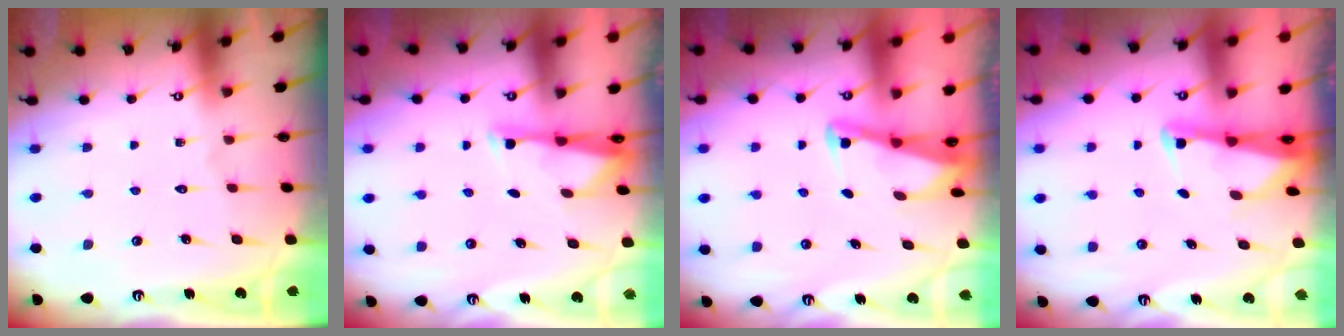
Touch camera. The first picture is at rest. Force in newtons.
{"total": 2.9, "press": 2.9, "slide": 0.6}
{"total": 2.9, "press": 2.9, "slide": 0.4}
{"total": 2.6, "press": 2.6, "slide": 0.3}